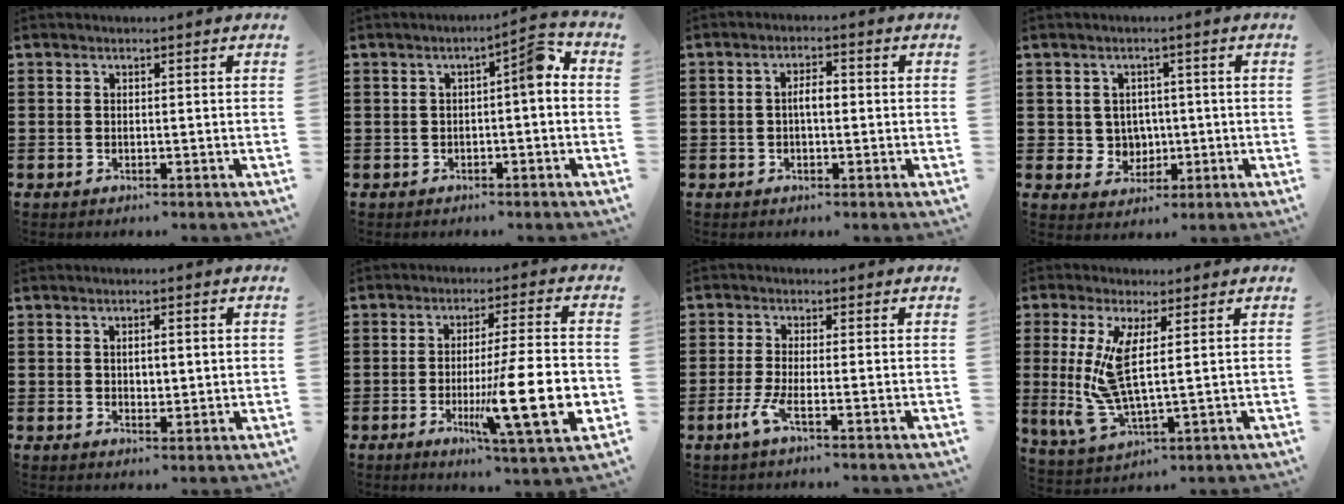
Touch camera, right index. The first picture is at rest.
{"total": 4.6, "force": [0.1, 0.9, 4.5], "torque": [-0.063, 0.001, -0.008]}
{"total": 2.9, "force": [-0.2, 1.0, 2.7], "torque": [-0.050, 0.003, -0.005]}
{"total": 3.4, "force": [0.5, 3.2, 0.7], "torque": [-0.031, 0.009, 0.006]}
{"total": 1.7, "force": [0.3, 0.6, 1.6], "torque": [-0.031, 0.004, 0.004]}
{"total": 15.4, "force": [-3.2, 2.5, 14.8], "torque": [-0.236, -0.017, -0.050]}
{"total": 3.6, "force": [-1.7, 0.4, 3.1], "torque": [-0.081, -0.013, -0.040]}
{"total": 9.3, "force": [2.0, 2.7, 8.6], "torque": [-0.196, -0.018, 0.037]}